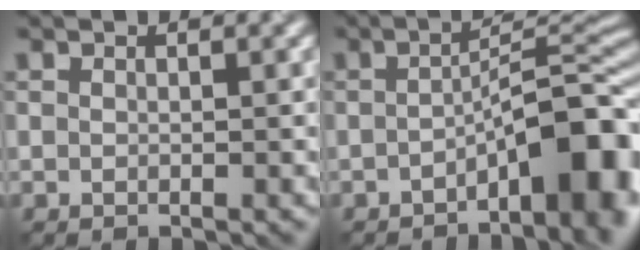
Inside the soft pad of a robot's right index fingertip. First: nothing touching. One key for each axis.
{"total": 8.6, "fx": -3.3, "fy": 2.3, "fz": 7.6, "tx": -0.097, "ty": 0.019, "tz": -0.057}